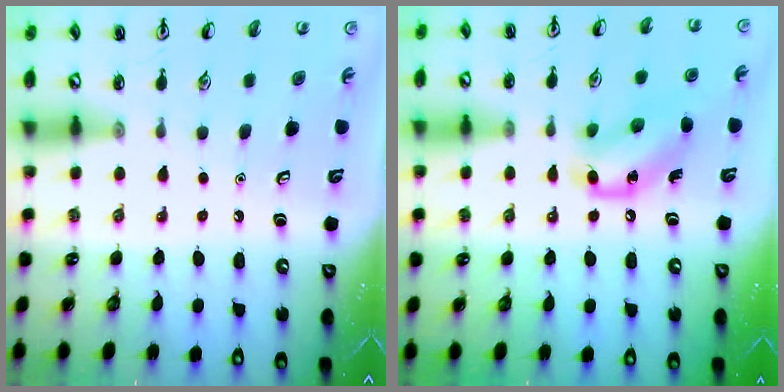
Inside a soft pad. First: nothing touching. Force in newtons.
{"total": 12.7, "press": 12.5, "slide": 2.2}